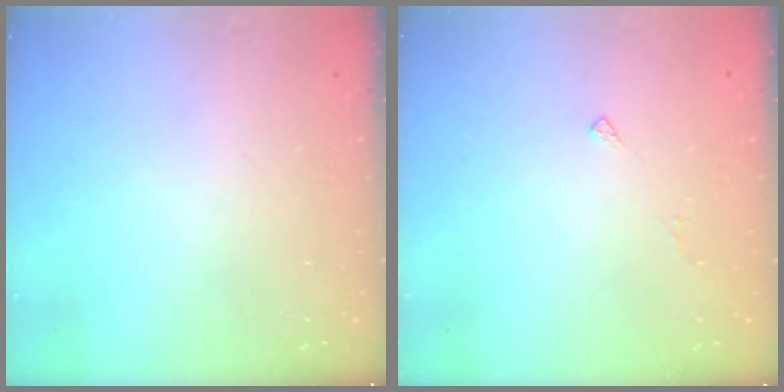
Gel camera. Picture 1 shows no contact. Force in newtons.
{"total": 4.3, "press": 4.3, "slide": 0.4}